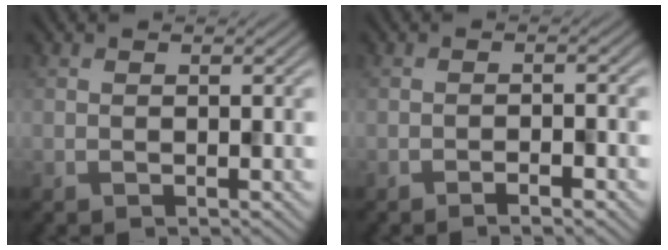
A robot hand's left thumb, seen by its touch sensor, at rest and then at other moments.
{"total": 1.9, "force": [-1.3, 0.2, 1.4], "torque": [-0.023, 0.004, -0.024]}